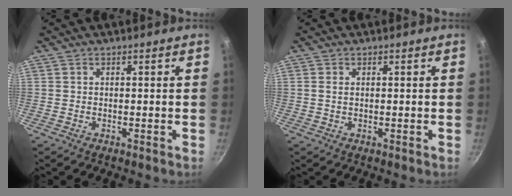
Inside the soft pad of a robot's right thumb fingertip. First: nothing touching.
{"total": 0.9, "force": [0.2, 0.5, 0.7], "torque": [-0.014, 0.001, 0.003]}